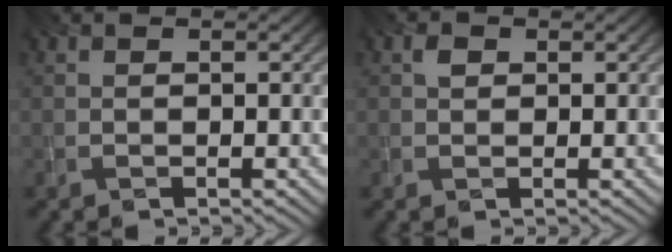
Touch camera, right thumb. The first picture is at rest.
{"total": 1.3, "force": [0.5, 0.9, 0.7], "torque": [-0.013, 0.002, 0.007]}